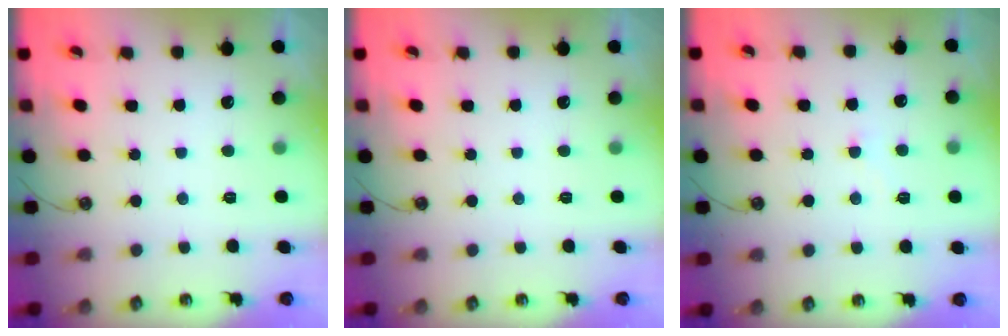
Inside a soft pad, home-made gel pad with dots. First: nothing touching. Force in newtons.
{"total": 0.0}
{"total": 2.9, "press": 2.8, "slide": 0.8}